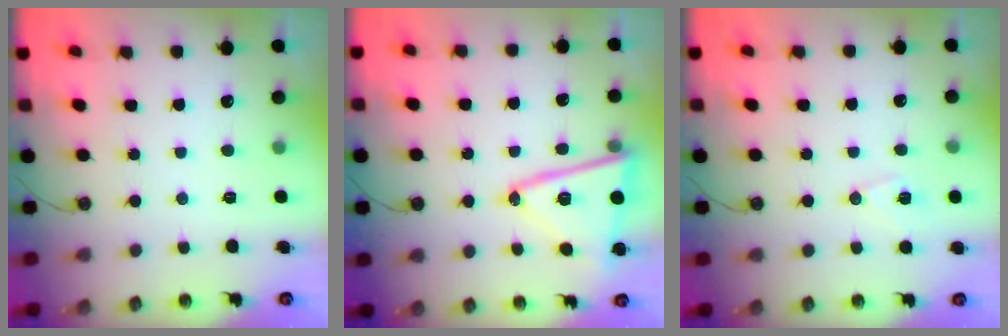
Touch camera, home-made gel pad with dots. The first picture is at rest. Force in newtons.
{"total": 16.1, "press": 16.1, "slide": 1.2}
{"total": 6.7, "press": 6.4, "slide": 2.0}